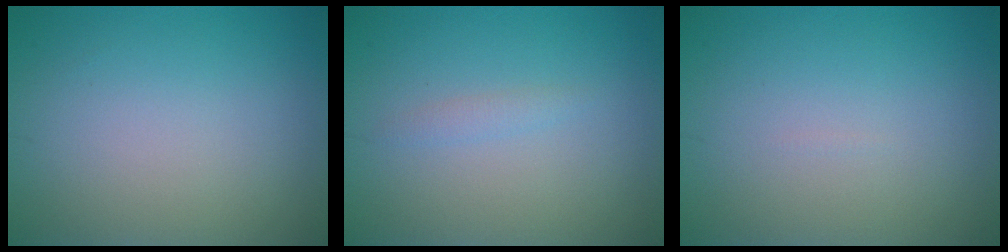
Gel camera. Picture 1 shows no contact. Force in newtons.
{"total": 0.8, "press": 0.8, "slide": 0.0}
{"total": 0.0}